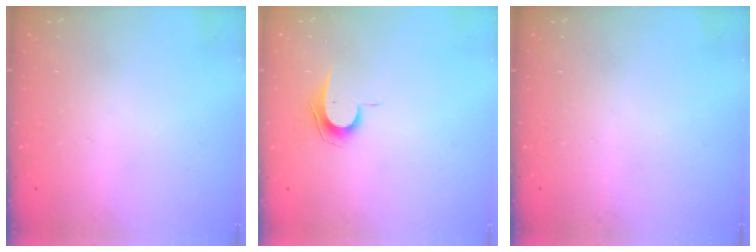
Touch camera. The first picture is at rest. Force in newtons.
{"total": 7.7, "press": 7.6, "slide": 0.4}
{"total": 0.0}